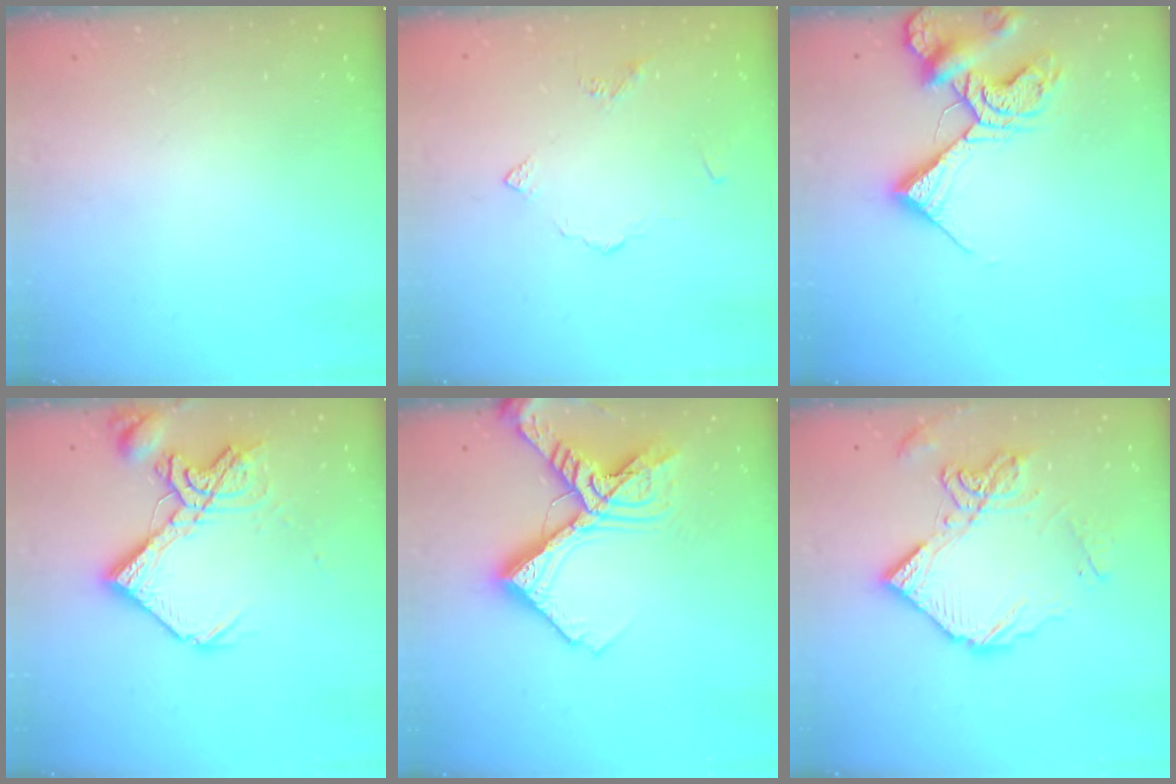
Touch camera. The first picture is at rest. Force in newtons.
{"total": 3.5, "press": 3.4, "slide": 0.7}
{"total": 11.6, "press": 11.6, "slide": 1.4}
{"total": 15.5, "press": 15.4, "slide": 1.5}
{"total": 17.9, "press": 17.7, "slide": 2.3}
{"total": 13.4, "press": 13.3, "slide": 1.4}